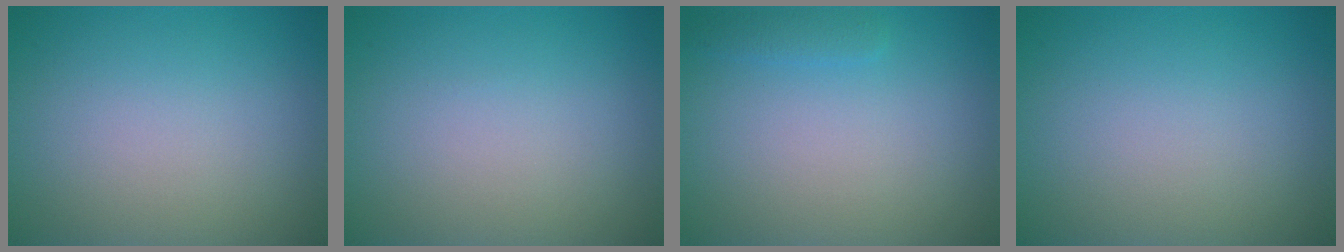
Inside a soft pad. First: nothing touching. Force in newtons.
{"total": 0.0}
{"total": 0.9, "press": 0.9, "slide": 0.0}
{"total": 0.0}